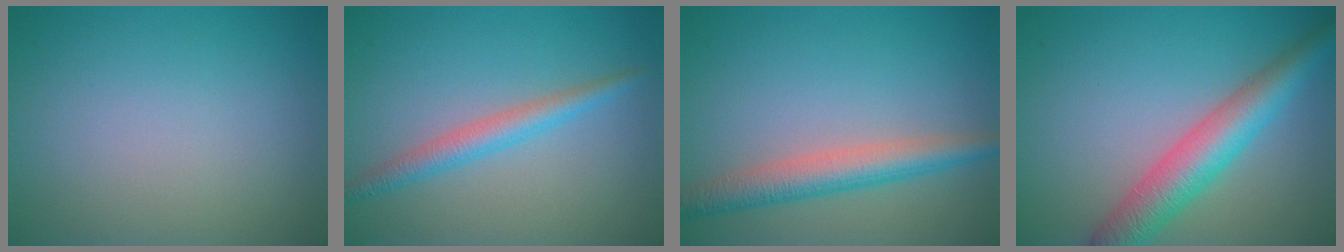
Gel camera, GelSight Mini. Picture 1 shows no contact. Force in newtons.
{"total": 2.6, "press": 2.6, "slide": 0.0}
{"total": 4.2, "press": 4.2, "slide": 0.1}
{"total": 5.8, "press": 5.8, "slide": 0.1}